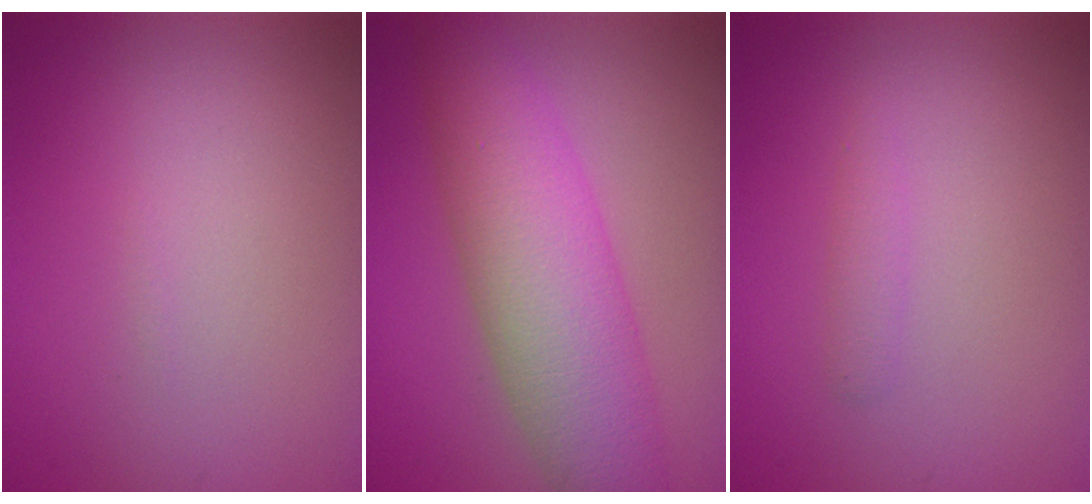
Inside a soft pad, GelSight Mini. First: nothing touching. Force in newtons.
{"total": 8.1, "press": 8.1, "slide": 0.2}
{"total": 0.9, "press": 0.9, "slide": 0.0}